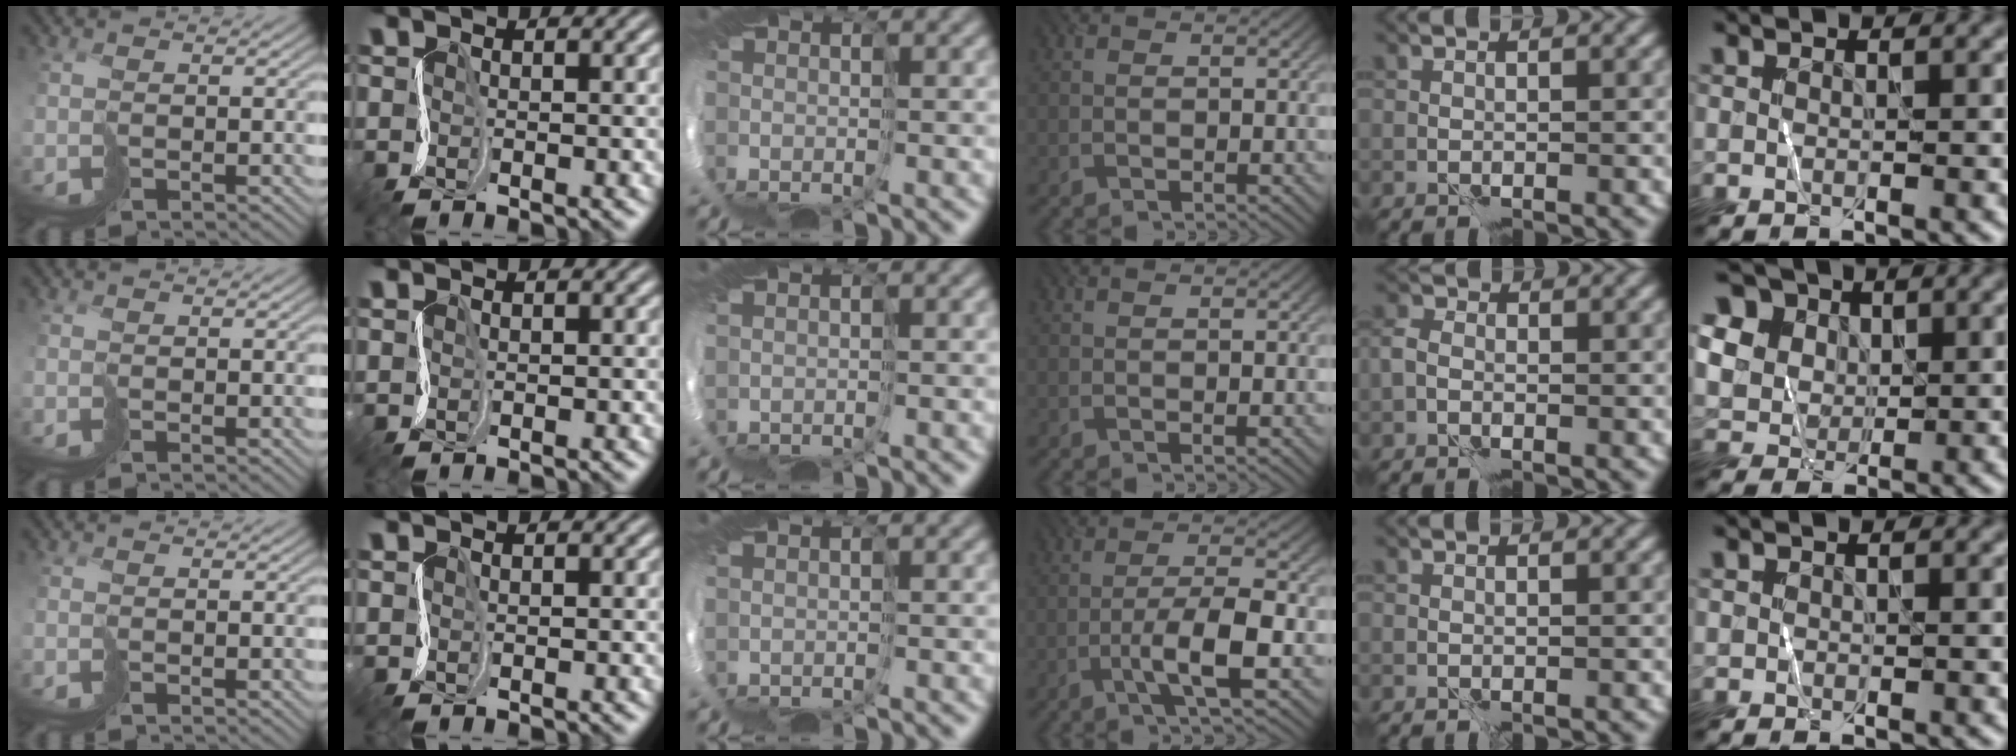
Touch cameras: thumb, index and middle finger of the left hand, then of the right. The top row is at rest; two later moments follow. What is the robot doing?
{"motion": "cut", "object": "tissue"}